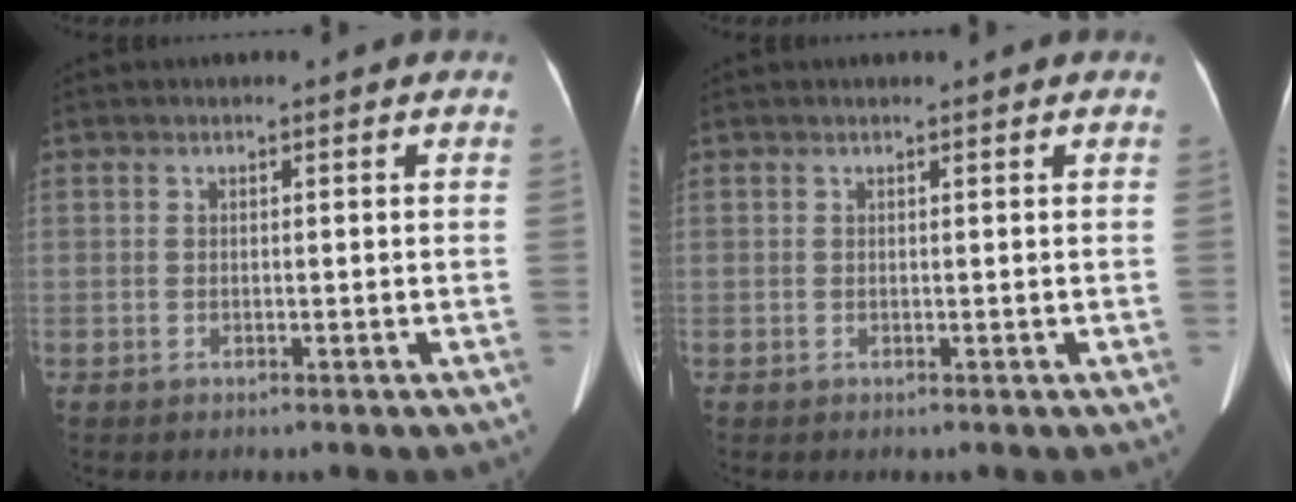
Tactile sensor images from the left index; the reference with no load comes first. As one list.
[{"total": 0.8, "force": [0.7, -0.1, 0.2], "torque": [-0.007, 0.002, 0.013]}]